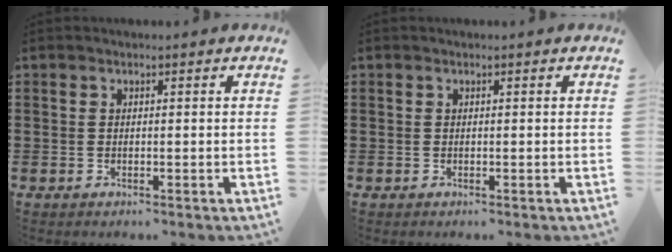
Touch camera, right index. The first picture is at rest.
{"total": 0.0}